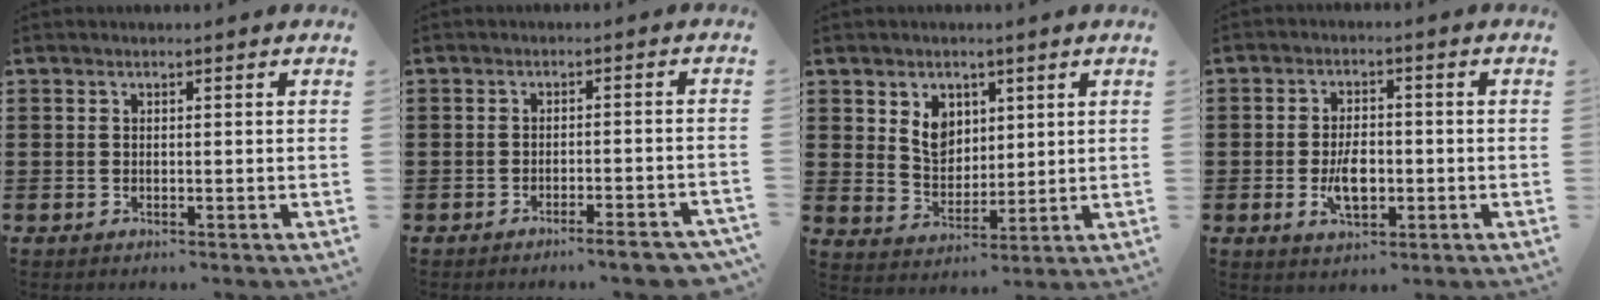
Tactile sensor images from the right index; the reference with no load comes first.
{"total": 3.9, "force": [-3.2, 0.0, 2.2], "torque": [-0.035, -0.009, -0.057]}
{"total": 5.6, "force": [2.4, 4.5, 2.5], "torque": [-0.060, 0.011, 0.042]}
{"total": 5.5, "force": [-1.2, 2.9, 4.5], "torque": [-0.085, -0.003, -0.024]}